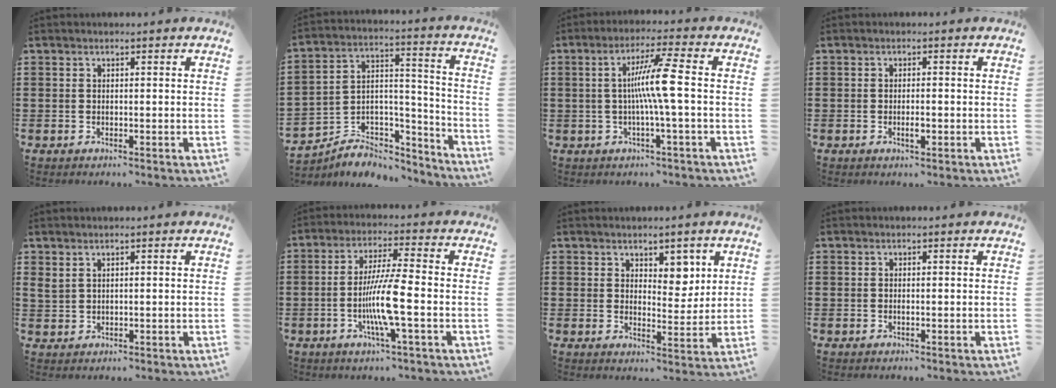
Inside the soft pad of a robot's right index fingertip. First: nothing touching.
{"total": 5.2, "force": [-4.2, 3.1, 0.6], "torque": [-0.014, 0.004, -0.081]}
{"total": 7.5, "force": [-0.2, -0.6, 7.5], "torque": [-0.146, -0.004, -0.017]}
{"total": 1.8, "force": [-0.6, 0.5, 1.7], "torque": [-0.031, -0.001, -0.010]}
{"total": 1.7, "force": [1.3, 0.8, 0.8], "torque": [-0.018, 0.001, 0.025]}
{"total": 8.5, "force": [-2.2, 0.4, 8.2], "torque": [-0.165, -0.017, -0.047]}
{"total": 4.5, "force": [3.0, 2.8, 1.9], "torque": [-0.033, -0.002, 0.050]}
{"total": 0.0}